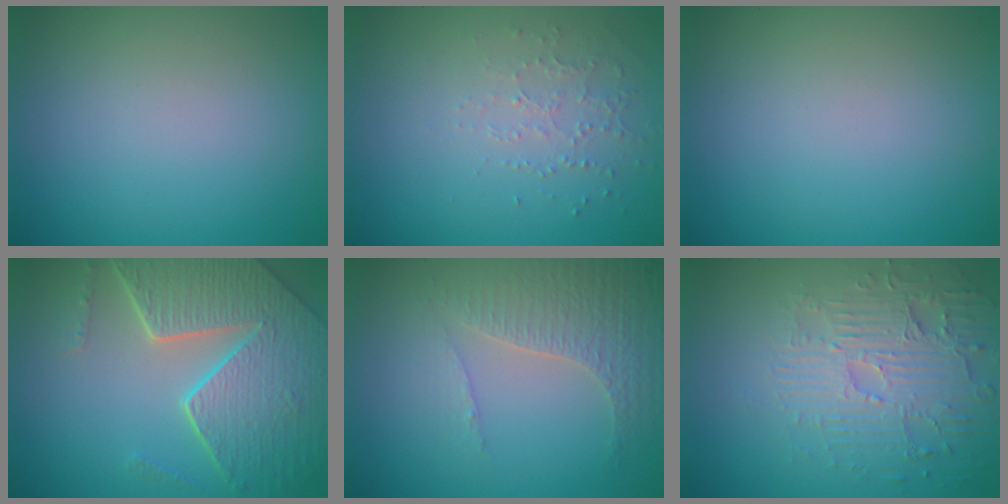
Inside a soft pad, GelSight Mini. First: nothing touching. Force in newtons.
{"total": 1.0, "press": 0.7, "slide": 0.8}
{"total": 0.0}
{"total": 8.3, "press": 5.8, "slide": 5.9}
{"total": 4.3, "press": 3.0, "slide": 3.0}
{"total": 4.4, "press": 4.0, "slide": 1.8}